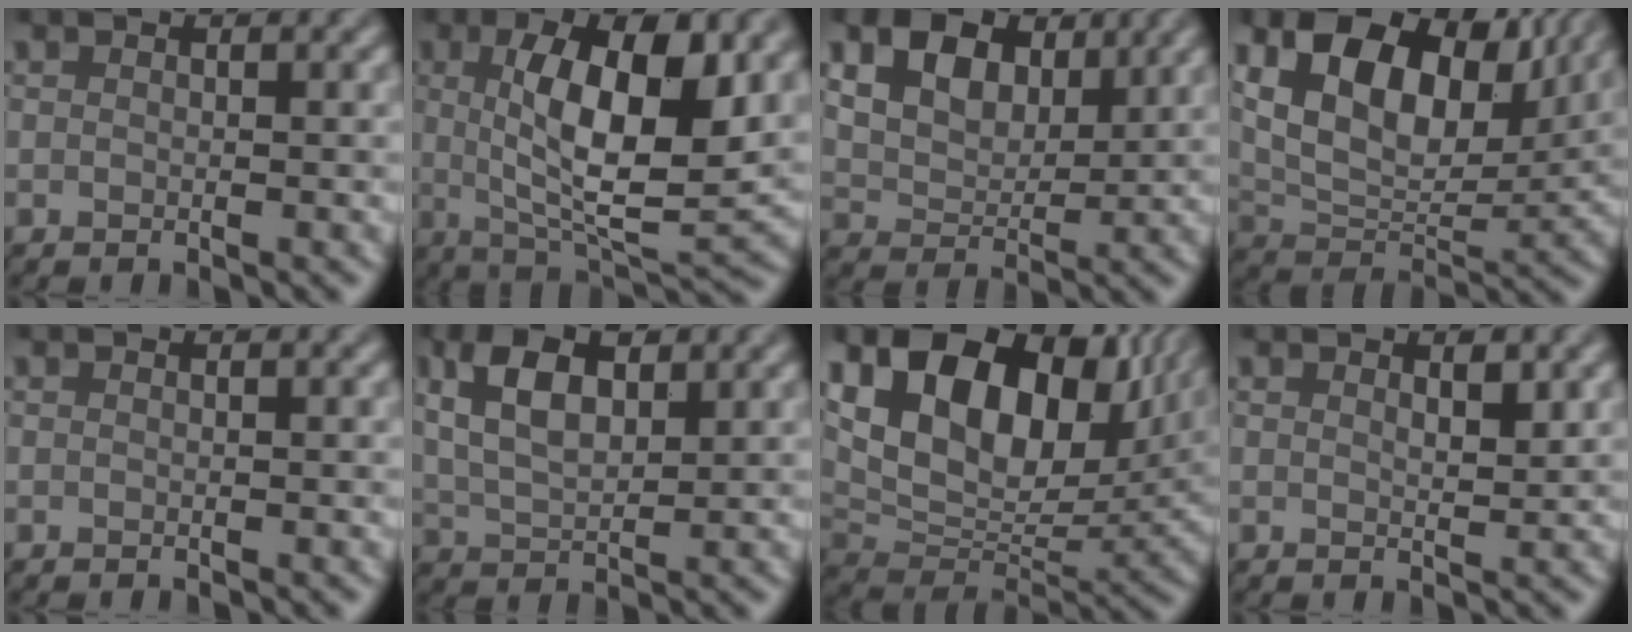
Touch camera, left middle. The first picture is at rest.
{"total": 10.7, "force": [2.0, 3.9, 9.8], "torque": [-0.155, -0.002, 0.036]}
{"total": 7.7, "force": [3.6, 5.1, 4.5], "torque": [-0.105, 0.015, 0.059]}
{"total": 12.4, "force": [5.3, 7.1, 8.7], "torque": [-0.154, 0.005, 0.097]}
{"total": 0.0}
{"total": 6.0, "force": [2.5, 2.9, 4.6], "torque": [-0.092, 0.010, 0.043]}
{"total": 15.5, "force": [6.9, 9.4, 10.3], "torque": [-0.190, 0.024, 0.125]}
{"total": 1.4, "force": [0.9, 0.4, 1.0], "torque": [-0.016, -0.003, 0.015]}